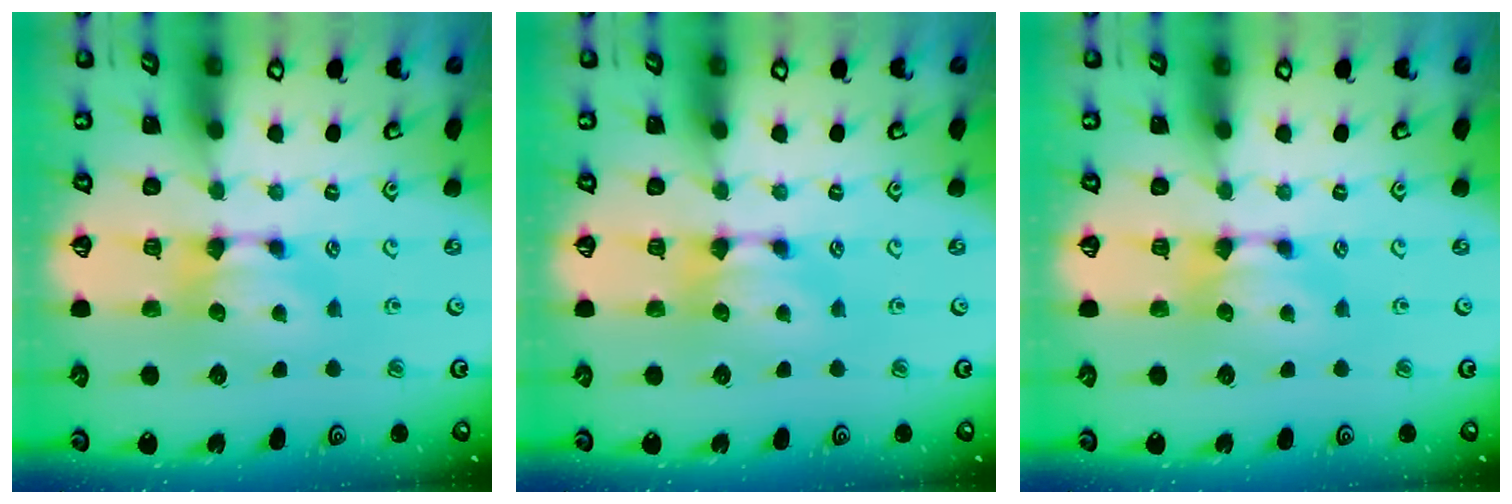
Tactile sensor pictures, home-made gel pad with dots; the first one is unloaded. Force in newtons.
{"total": 0.0}
{"total": 0.0}